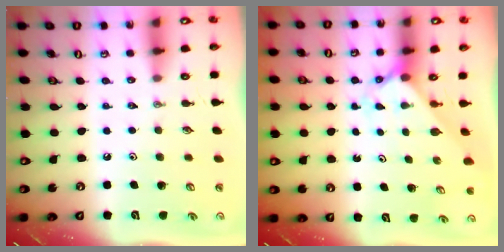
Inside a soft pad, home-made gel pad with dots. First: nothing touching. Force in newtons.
{"total": 1.9, "press": 1.9, "slide": 0.1}